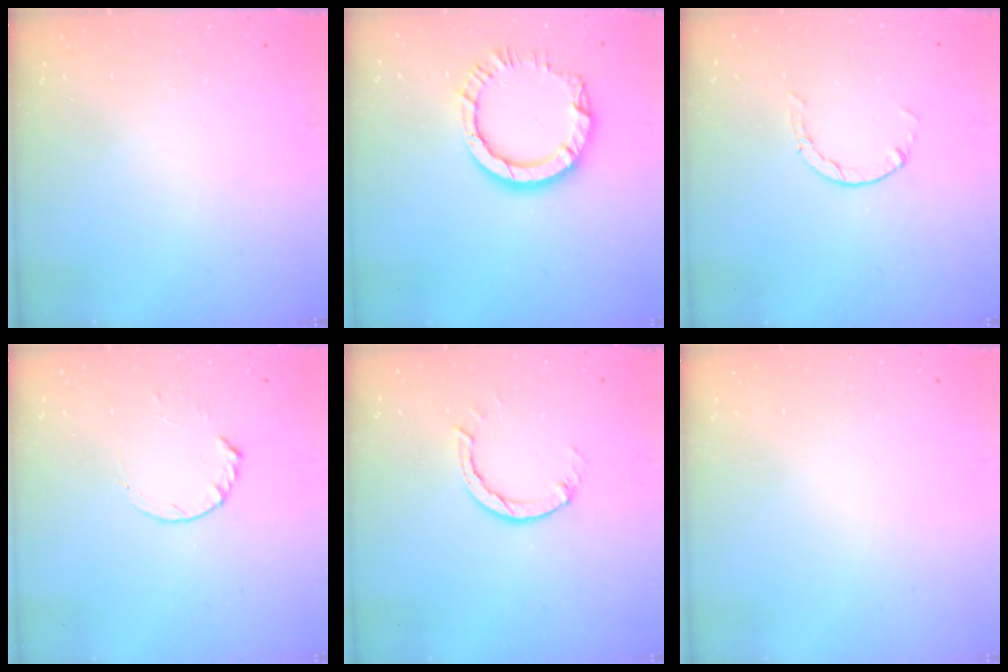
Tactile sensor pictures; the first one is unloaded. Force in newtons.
{"total": 10.6, "press": 10.6, "slide": 1.0}
{"total": 0.6, "press": 0.6, "slide": 0.2}
{"total": 4.2, "press": 4.2, "slide": 0.5}
{"total": 2.7, "press": 2.7, "slide": 0.3}
{"total": 2.6, "press": 2.6, "slide": 0.2}